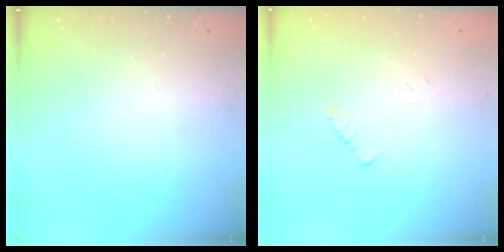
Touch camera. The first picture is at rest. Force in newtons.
{"total": 1.5, "press": 1.4, "slide": 0.1}